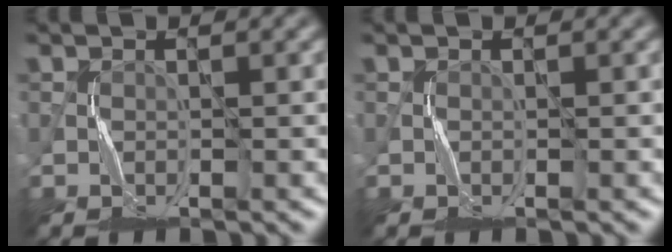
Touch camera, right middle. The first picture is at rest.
{"total": 0.0}